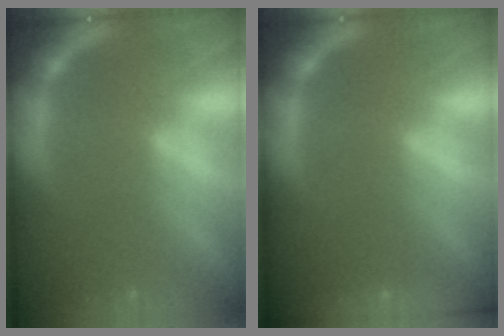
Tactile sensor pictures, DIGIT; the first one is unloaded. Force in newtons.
{"total": 6.0}